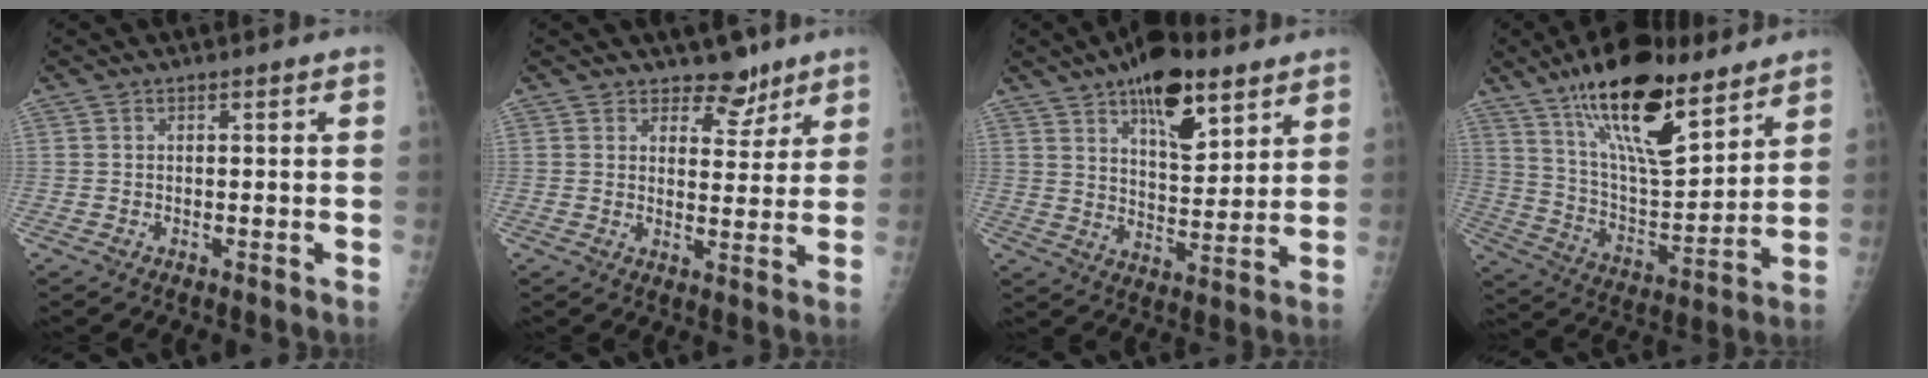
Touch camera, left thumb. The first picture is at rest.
{"total": 5.4, "force": [4.2, 3.2, 1.0], "torque": [0.021, -0.029, 0.062]}
{"total": 14.2, "force": [8.5, 6.2, 9.6], "torque": [-0.111, -0.044, 0.134]}
{"total": 22.6, "force": [14.8, 7.9, 15.1], "torque": [-0.221, -0.070, 0.257]}